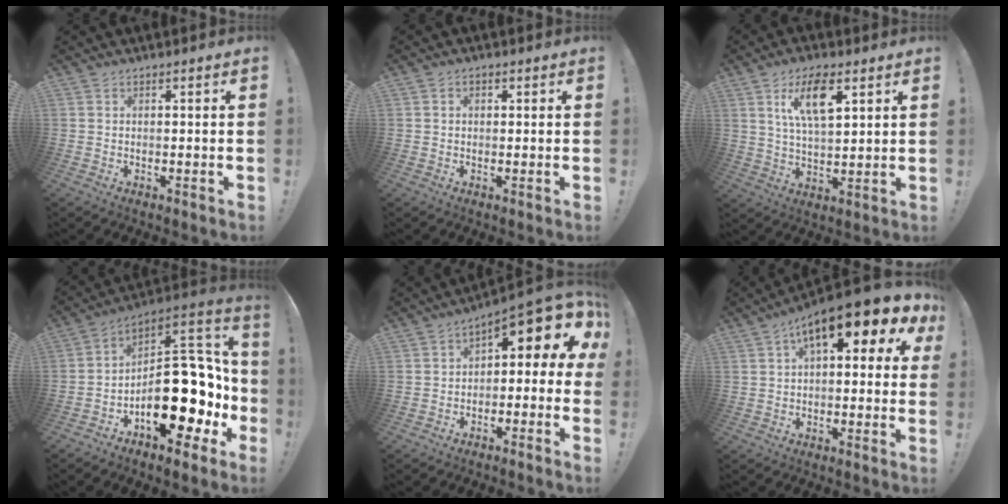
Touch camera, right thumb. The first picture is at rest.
{"total": 1.2, "force": [-0.1, 1.0, 0.7], "torque": [-0.013, 0.004, -0.001]}
{"total": 11.4, "force": [5.2, 4.8, 8.9], "torque": [-0.149, -0.006, 0.089]}
{"total": 23.7, "force": [-6.2, 12.9, 18.8], "torque": [-0.253, 0.041, -0.075]}
{"total": 8.1, "force": [3.1, 3.1, 6.8], "torque": [-0.076, -0.036, 0.046]}
{"total": 12.8, "force": [5.8, 4.2, 10.5], "torque": [-0.159, -0.031, 0.095]}